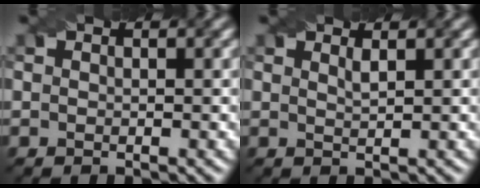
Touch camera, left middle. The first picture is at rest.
{"total": 0.9, "force": [0.7, 0.1, 0.6], "torque": [-0.008, 0.001, 0.012]}